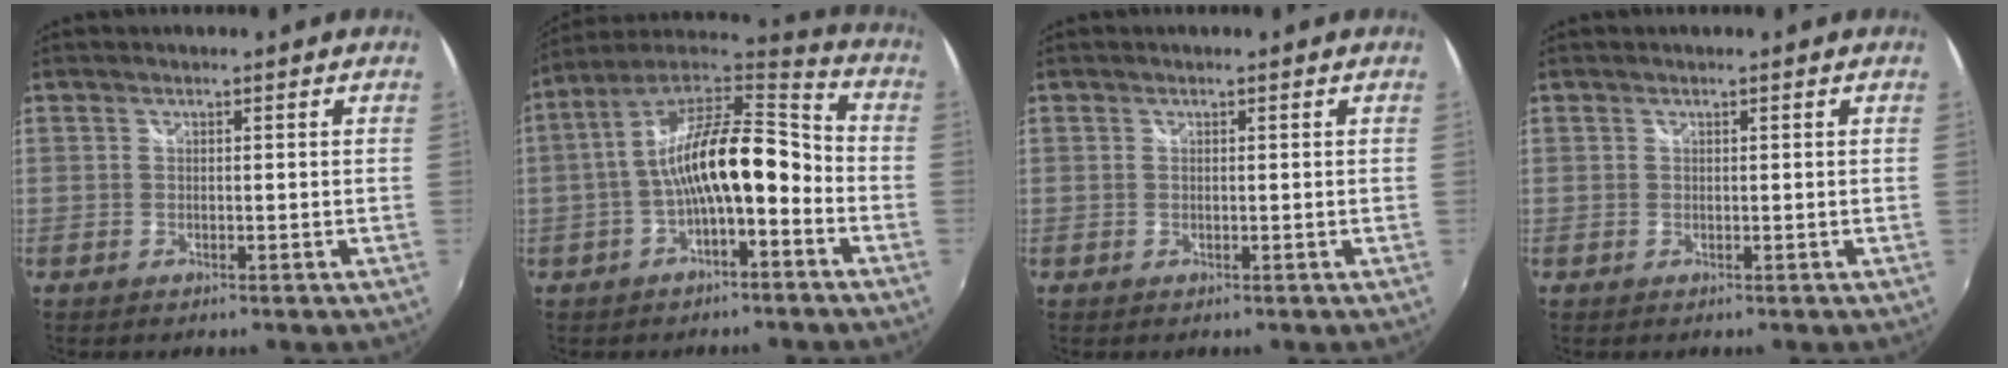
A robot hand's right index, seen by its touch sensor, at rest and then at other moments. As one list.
[{"total": 15.8, "force": [-4.0, 5.5, 14.2], "torque": [-0.260, 0.031, -0.074]}, {"total": 0.0}, {"total": 0.0}]